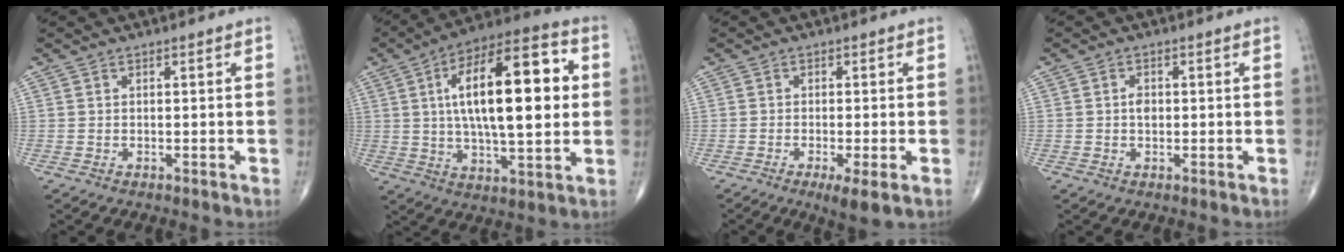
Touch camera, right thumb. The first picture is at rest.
{"total": 23.3, "force": [3.7, 8.7, 21.3], "torque": [-0.328, 0.011, 0.050]}
{"total": 4.6, "force": [-1.9, 0.8, 4.1], "torque": [-0.075, -0.013, -0.035]}
{"total": 1.9, "force": [0.0, 1.3, 1.4], "torque": [-0.017, 0.002, -0.002]}